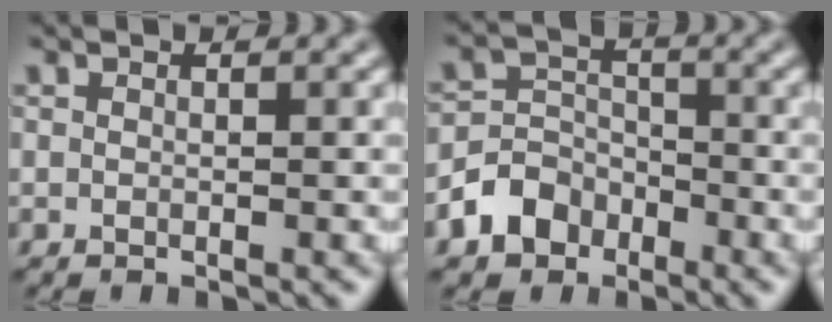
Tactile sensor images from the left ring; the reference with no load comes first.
{"total": 4.1, "force": [-2.4, 3.1, 1.2], "torque": [-0.020, 0.003, -0.052]}